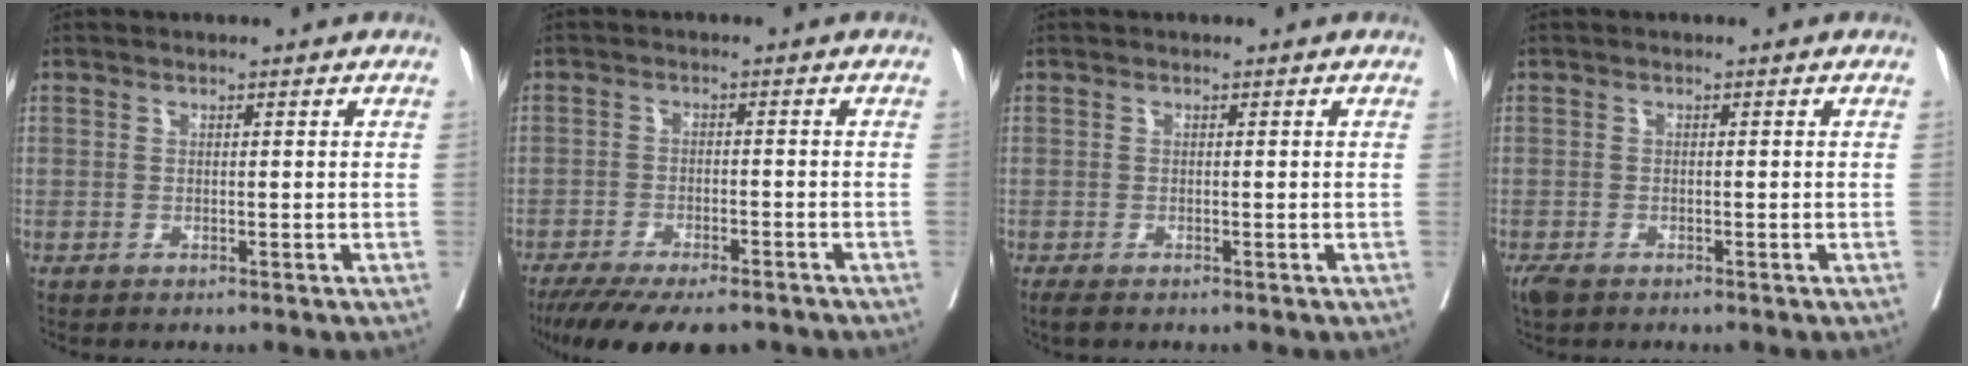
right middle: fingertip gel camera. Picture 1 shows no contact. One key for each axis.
{"total": 13.3, "fx": -10.7, "fy": 4.4, "fz": 6.7, "tx": -0.118, "ty": -0.018, "tz": -0.157}
{"total": 1.9, "fx": -1.4, "fy": 0.6, "fz": 1.0, "tx": -0.021, "ty": -0.006, "tz": -0.020}
{"total": 2.5, "fx": -1.8, "fy": 1.1, "fz": 1.3, "tx": -0.032, "ty": -0.009, "tz": -0.031}